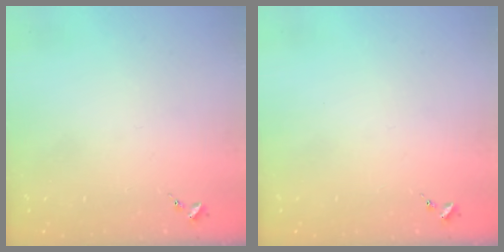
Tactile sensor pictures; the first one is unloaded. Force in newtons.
{"total": 0.0}